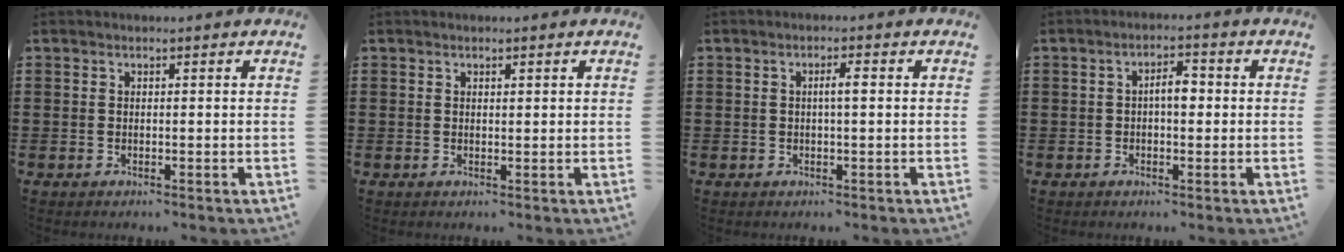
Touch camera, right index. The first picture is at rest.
{"total": 0.5, "force": [0.3, 0.2, 0.3], "torque": [-0.006, 0.002, 0.006]}
{"total": 2.1, "force": [0.0, 0.3, 2.1], "torque": [-0.039, 0.001, -0.001]}
{"total": 3.5, "force": [0.0, 1.4, 3.2], "torque": [-0.054, 0.005, -0.006]}